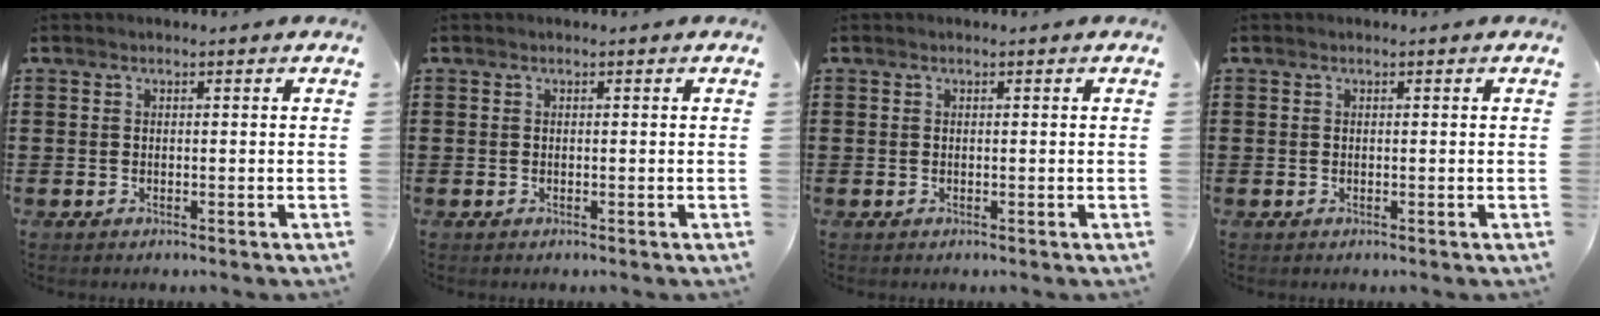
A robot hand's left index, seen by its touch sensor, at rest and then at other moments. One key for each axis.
{"total": 0.0}
{"total": 0.0}
{"total": 0.0}